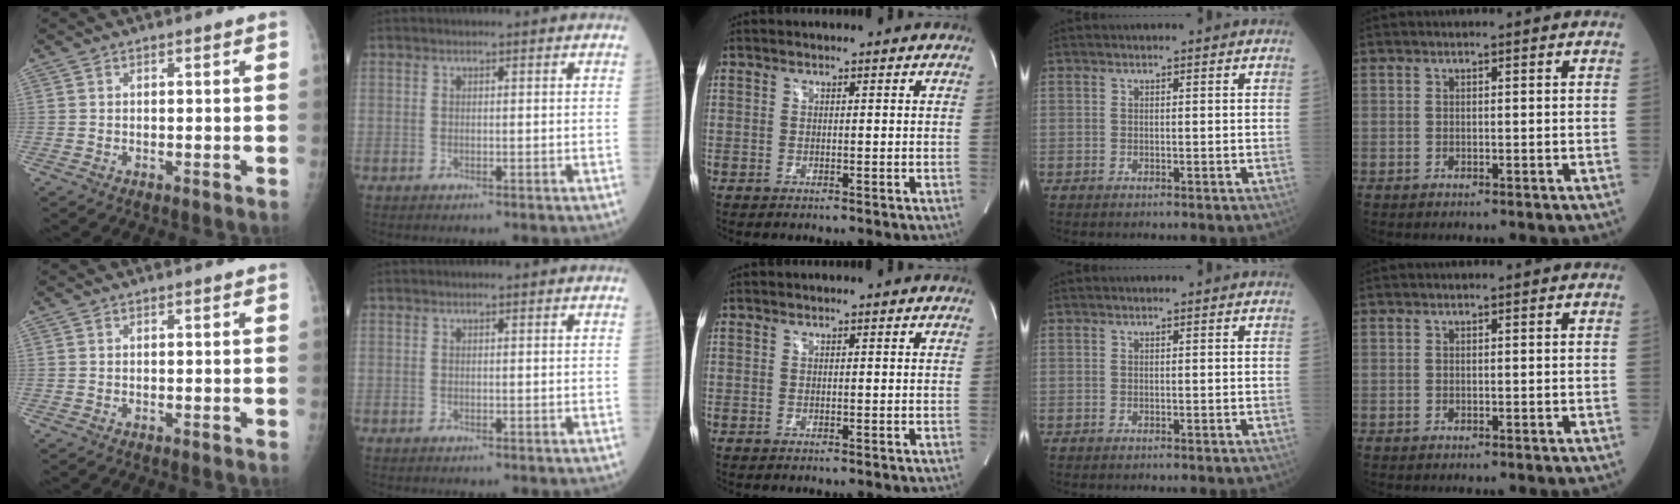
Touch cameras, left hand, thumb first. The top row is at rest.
{}